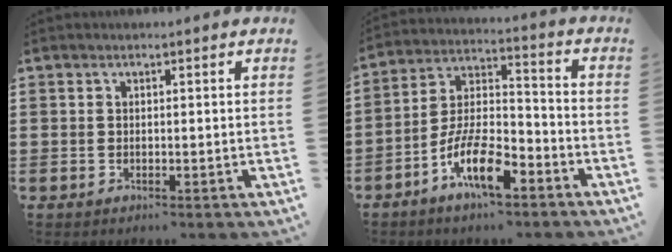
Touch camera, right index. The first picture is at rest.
{"total": 10.5, "force": [-6.1, 3.6, 7.7], "torque": [-0.161, 0.004, -0.116]}